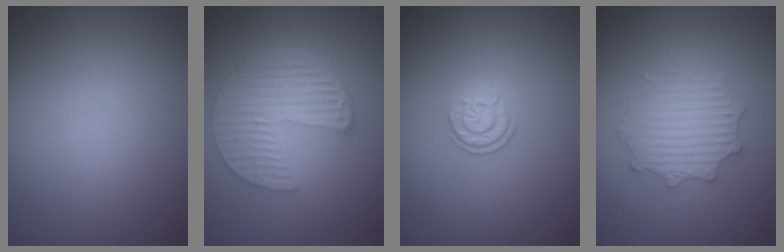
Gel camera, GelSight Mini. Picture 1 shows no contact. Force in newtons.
{"total": 6.2, "press": 4.5, "slide": 4.2}
{"total": 2.2, "press": 1.8, "slide": 1.3}
{"total": 3.0, "press": 2.9, "slide": 0.4}